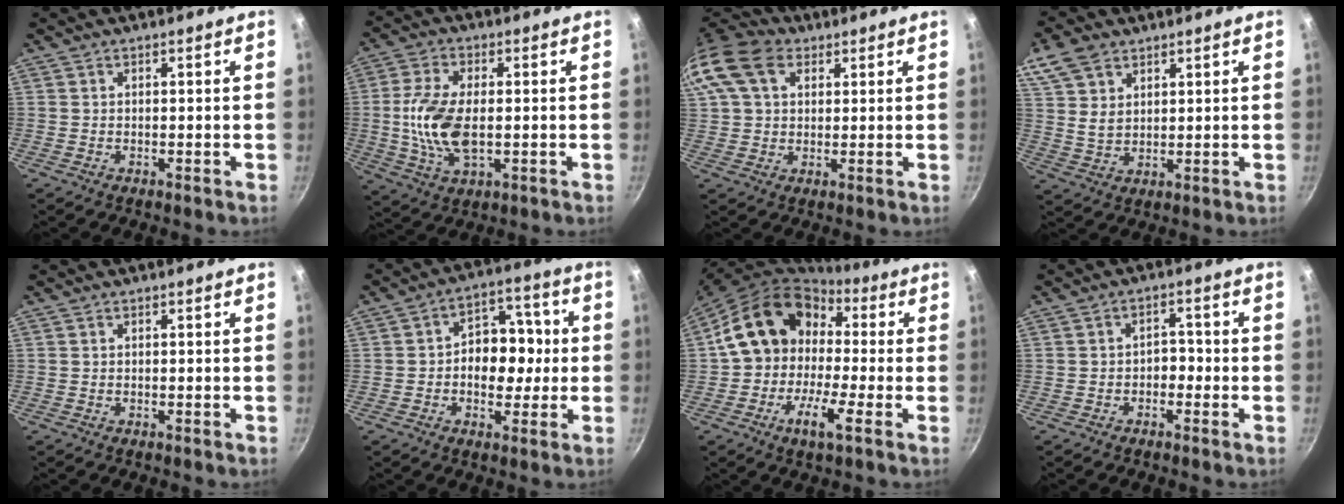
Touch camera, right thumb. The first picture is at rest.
{"total": 11.6, "force": [-0.4, 6.0, 9.9], "torque": [-0.200, 0.000, -0.011]}
{"total": 14.2, "force": [5.5, 10.0, 8.4], "torque": [-0.169, 0.018, 0.089]}
{"total": 8.5, "force": [5.1, 5.3, 4.3], "torque": [-0.063, -0.013, 0.101]}
{"total": 0.0}
{"total": 11.2, "force": [-0.3, 8.2, 7.6], "torque": [-0.053, 0.024, -0.014]}
{"total": 15.1, "force": [-0.5, 9.9, 11.4], "torque": [-0.184, 0.047, -0.028]}
{"total": 2.8, "force": [-1.1, 2.0, 1.7], "torque": [0.001, 0.018, -0.019]}